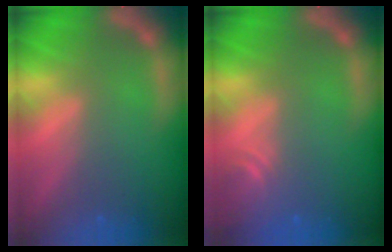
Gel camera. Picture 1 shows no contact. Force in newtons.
{"total": 3.0}